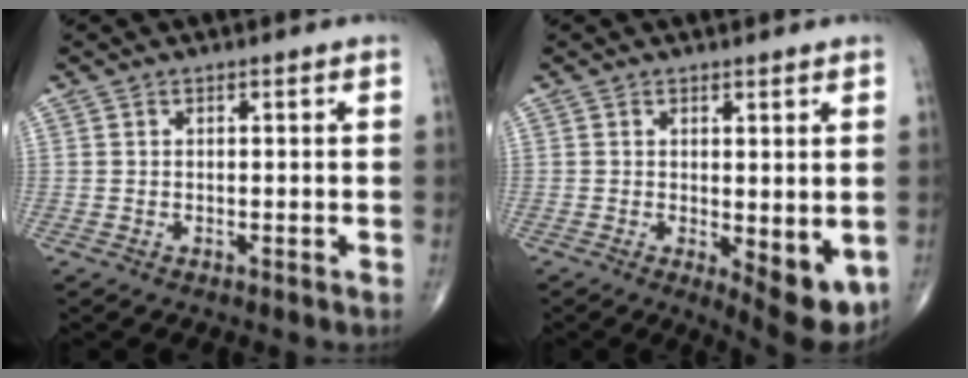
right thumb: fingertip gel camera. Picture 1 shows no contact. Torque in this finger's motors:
{"motor_torque": [-0.03, 0.47, 0.05, -0.05, 0.05]}